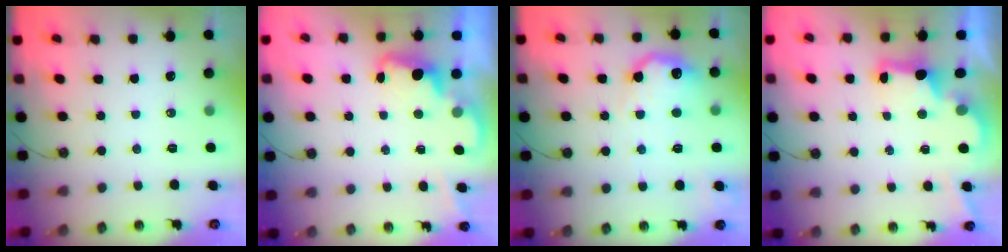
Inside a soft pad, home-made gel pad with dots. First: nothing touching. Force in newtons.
{"total": 2.4, "press": 2.3, "slide": 0.5}
{"total": 13.5, "press": 13.5, "slide": 0.8}
{"total": 2.7, "press": 2.5, "slide": 0.9}